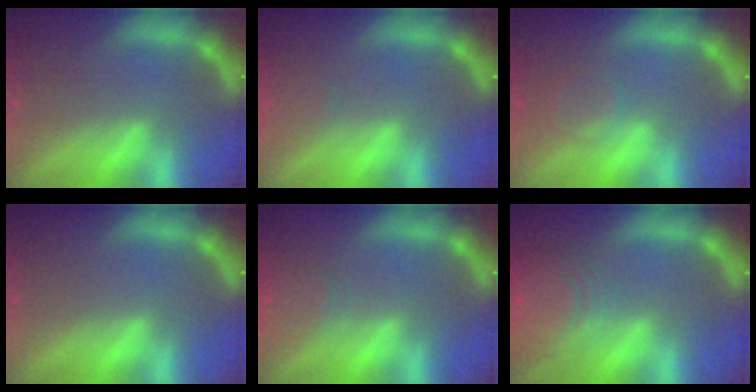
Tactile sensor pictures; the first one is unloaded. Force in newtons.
{"total": 1.4}
{"total": 2.4}
{"total": 0.0}
{"total": 3.0}
{"total": 9.1}